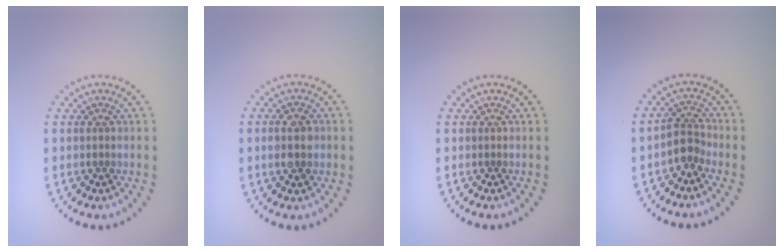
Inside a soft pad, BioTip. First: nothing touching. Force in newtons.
{"total": 2.8, "press": 2.8, "slide": 0.1}
{"total": 0.0}
{"total": 2.3, "press": 1.8, "slide": 1.4}